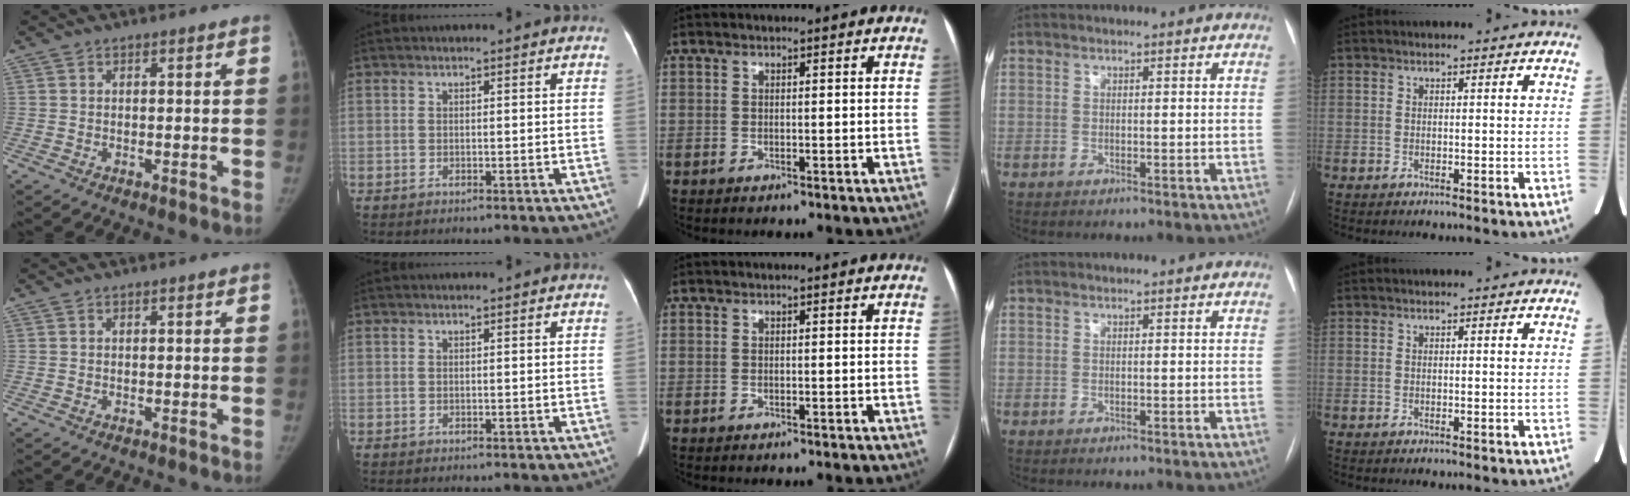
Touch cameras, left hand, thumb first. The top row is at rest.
{}